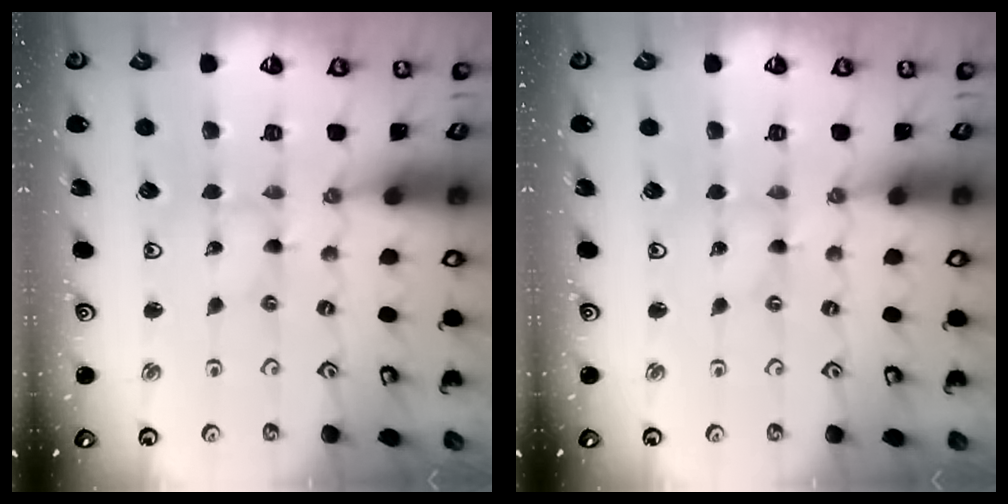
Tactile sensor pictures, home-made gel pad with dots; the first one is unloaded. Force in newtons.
{"total": 0.0}